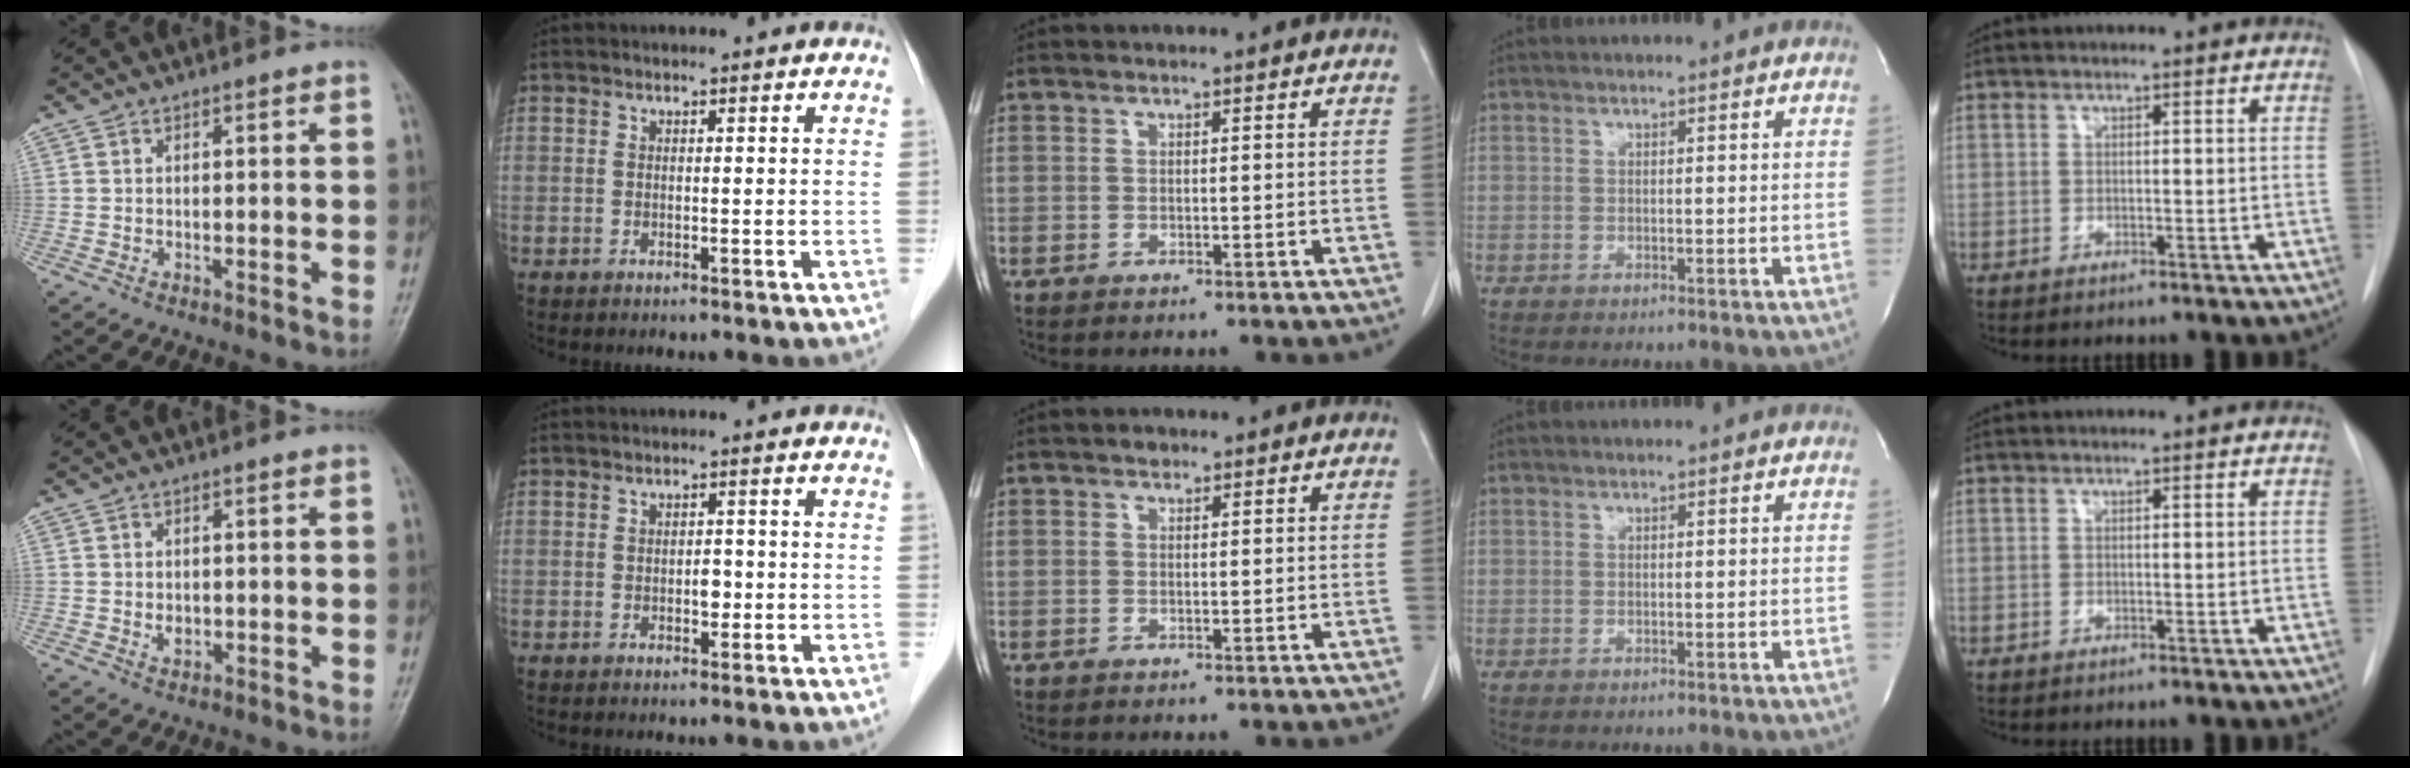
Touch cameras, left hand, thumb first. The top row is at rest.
{"thumb": {"total": 1.7, "force": [0.0, 1.3, 1.1], "torque": [-0.014, -0.002, 0.005]}, "index": {"total": 1.5, "force": [-0.3, 0.9, 1.2], "torque": [-0.017, 0.002, -0.005]}, "middle": {"total": 0.9, "force": [0.7, 0.6, 0.3], "torque": [-0.008, 0.001, 0.008]}}